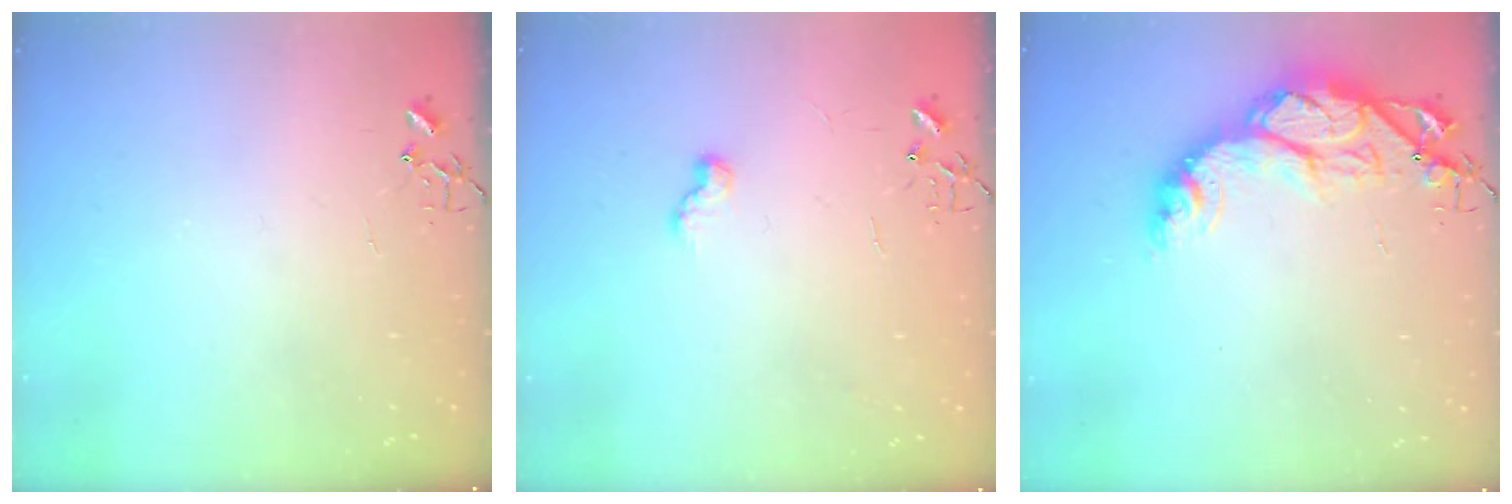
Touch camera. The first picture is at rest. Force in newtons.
{"total": 6.4, "press": 6.3, "slide": 0.6}
{"total": 15.3, "press": 15.3, "slide": 1.1}